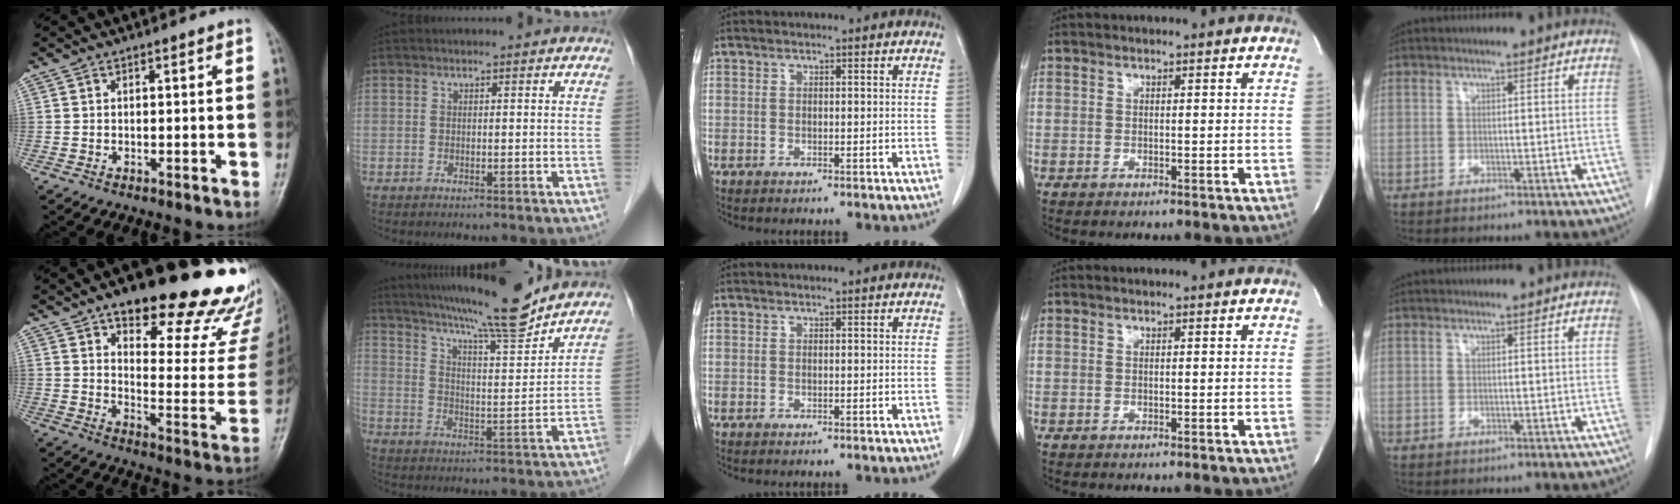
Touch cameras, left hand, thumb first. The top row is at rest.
{"thumb": {"total": 27.4, "force": [19.1, 9.5, 17.3], "torque": [-0.178, -0.086, 0.245]}, "index": {"total": 16.3, "force": [14.3, 0.3, 7.9], "torque": [-0.133, 0.000, 0.216]}}